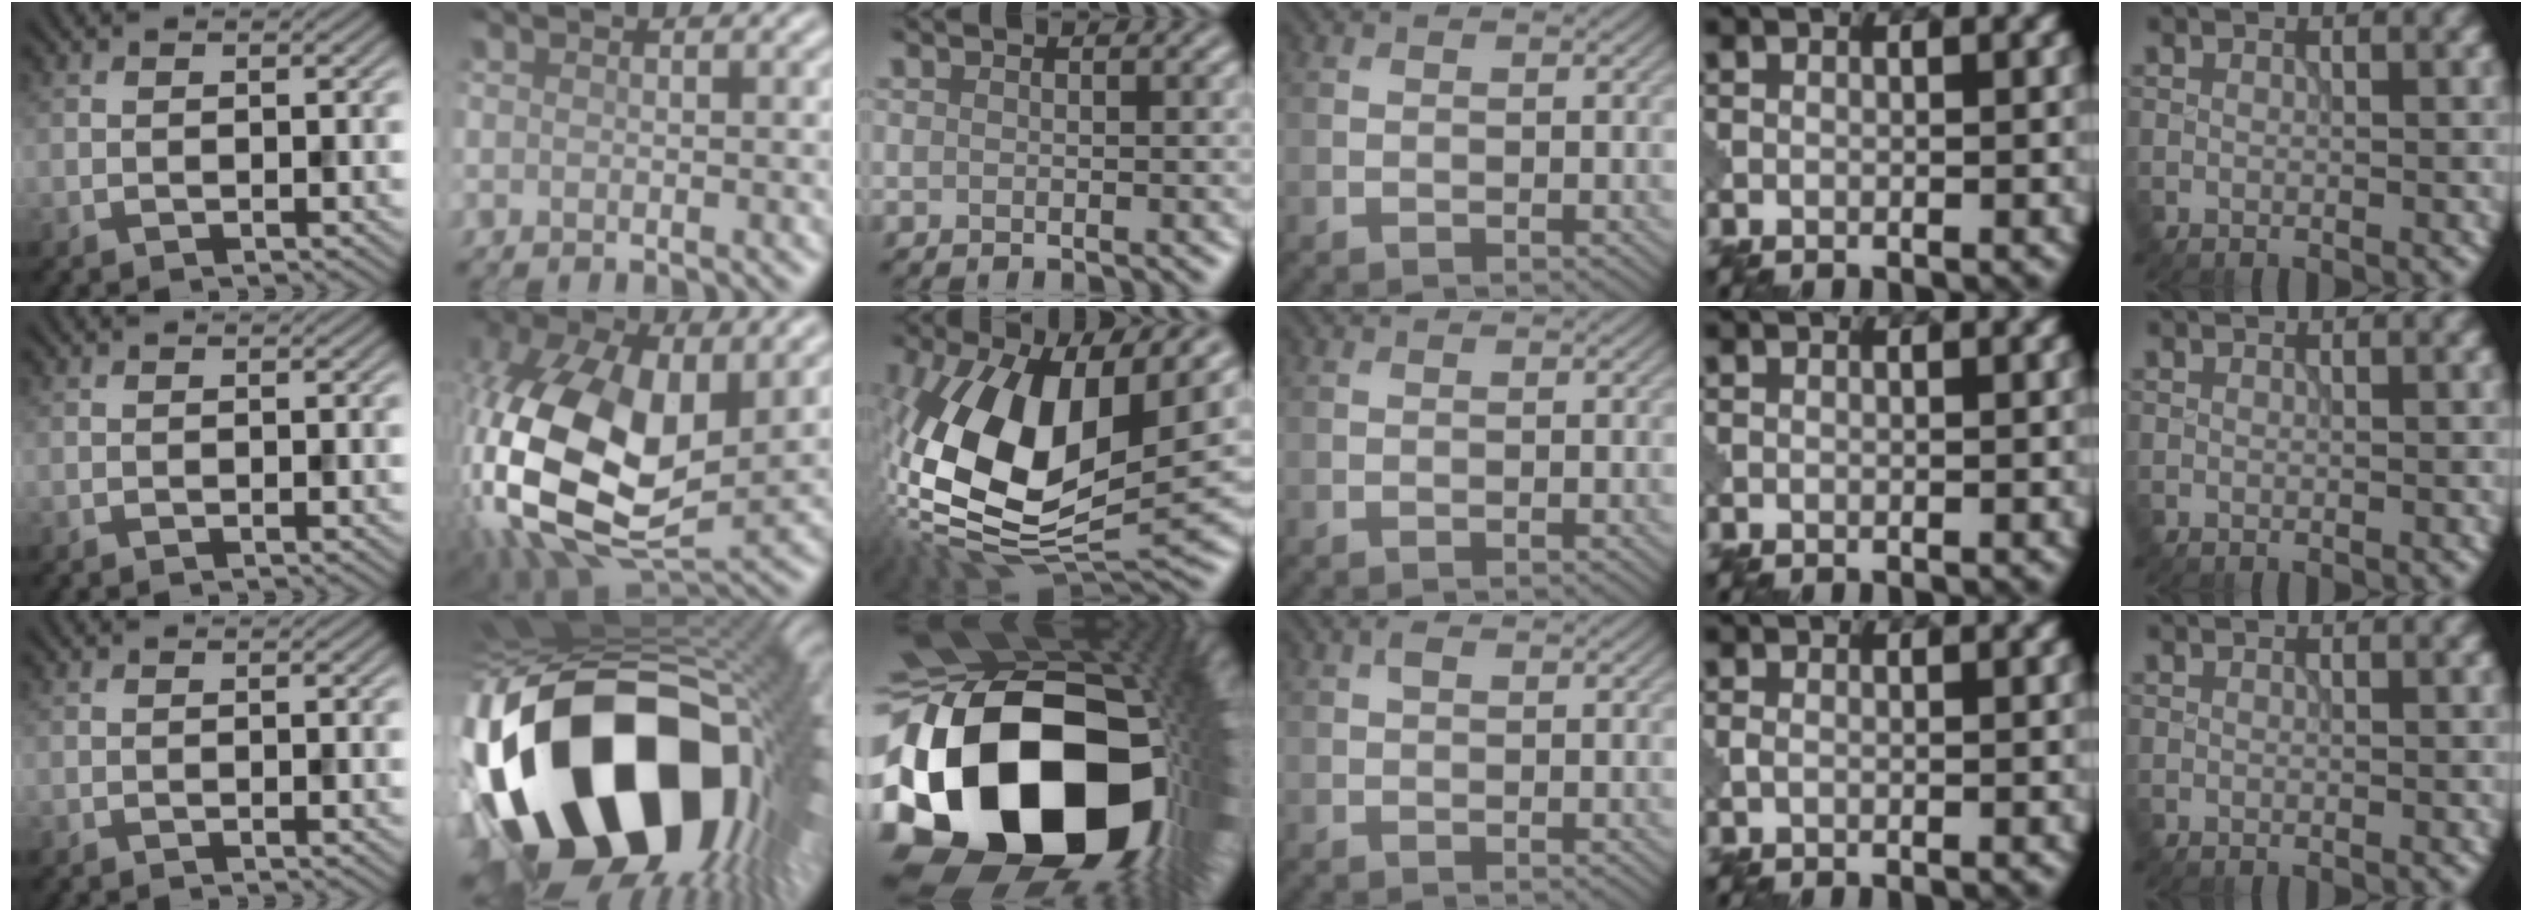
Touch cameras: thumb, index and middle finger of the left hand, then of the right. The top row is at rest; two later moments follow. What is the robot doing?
{"motion": "disassemble", "object": "puzzle pieces"}